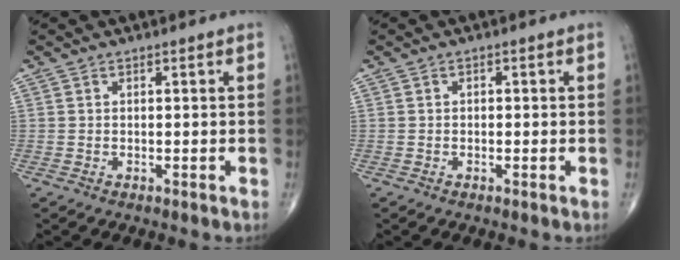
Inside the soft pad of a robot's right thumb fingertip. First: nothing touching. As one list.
[{"total": 0.5, "force": [-0.1, 0.4, 0.3], "torque": [0.003, 0.002, -0.006]}]